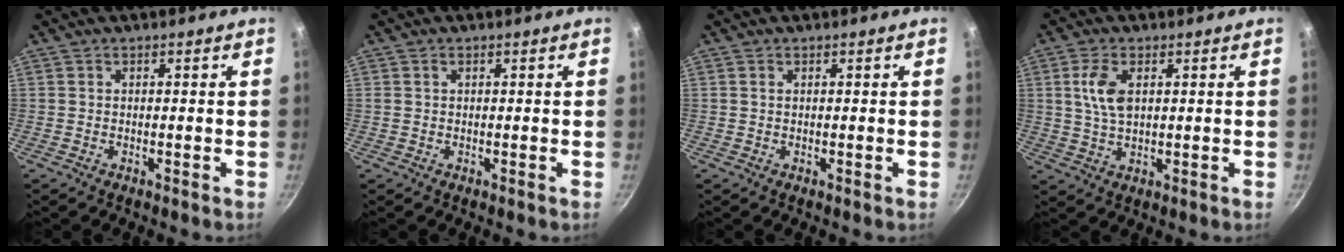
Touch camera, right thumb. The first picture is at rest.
{"total": 0.7, "force": [0.4, 0.4, 0.5], "torque": [-0.008, 0.003, 0.006]}
{"total": 0.5, "force": [0.2, 0.2, 0.4], "torque": [-0.008, 0.001, 0.003]}
{"total": 6.4, "force": [1.7, 3.4, 5.2], "torque": [-0.099, -0.003, 0.034]}